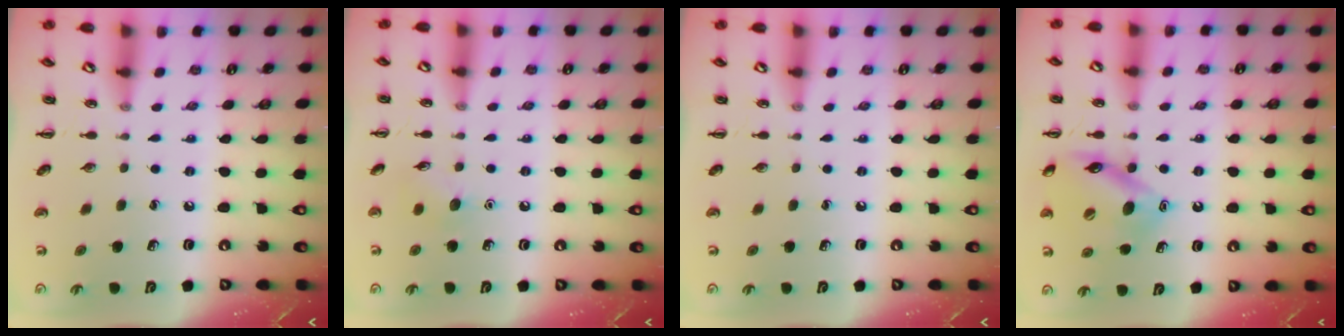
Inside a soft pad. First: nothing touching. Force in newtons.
{"total": 6.6, "press": 6.5, "slide": 1.3}
{"total": 0.0}
{"total": 14.6, "press": 14.4, "slide": 2.2}